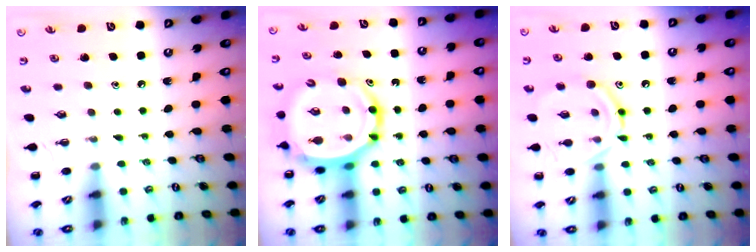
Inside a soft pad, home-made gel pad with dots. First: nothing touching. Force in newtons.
{"total": 12.2, "press": 11.6, "slide": 3.7}
{"total": 13.7, "press": 13.6, "slide": 1.1}